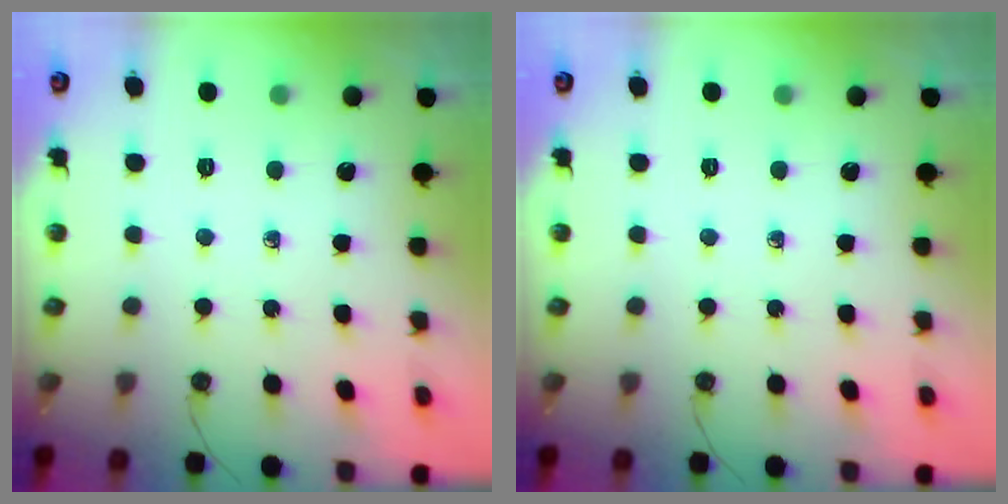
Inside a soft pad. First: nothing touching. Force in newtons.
{"total": 0.0}